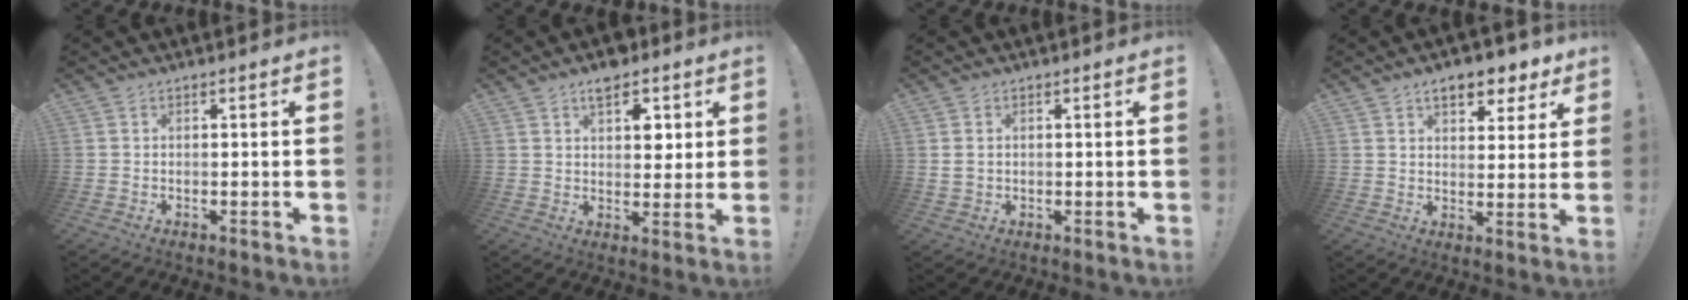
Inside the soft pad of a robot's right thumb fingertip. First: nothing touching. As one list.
[{"total": 8.8, "force": [4.5, 5.7, 5.1], "torque": [-0.052, -0.020, 0.076]}, {"total": 2.0, "force": [0.5, 1.7, 1.0], "torque": [-0.015, 0.002, 0.008]}, {"total": 8.7, "force": [5.4, 4.2, 5.4], "torque": [-0.067, -0.029, 0.094]}]